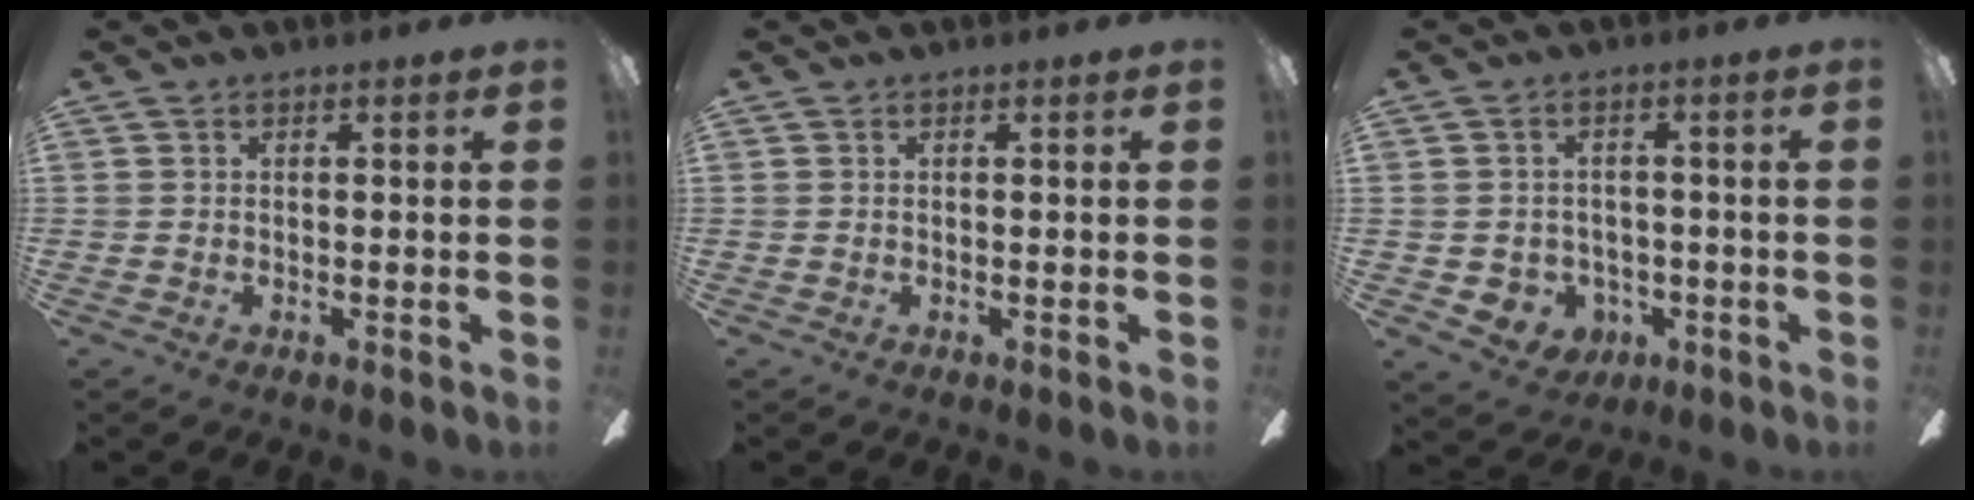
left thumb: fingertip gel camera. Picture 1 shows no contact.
{"total": 0.0}
{"total": 4.9, "force": [-0.4, 4.8, 1.0], "torque": [-0.028, 0.001, -0.005]}